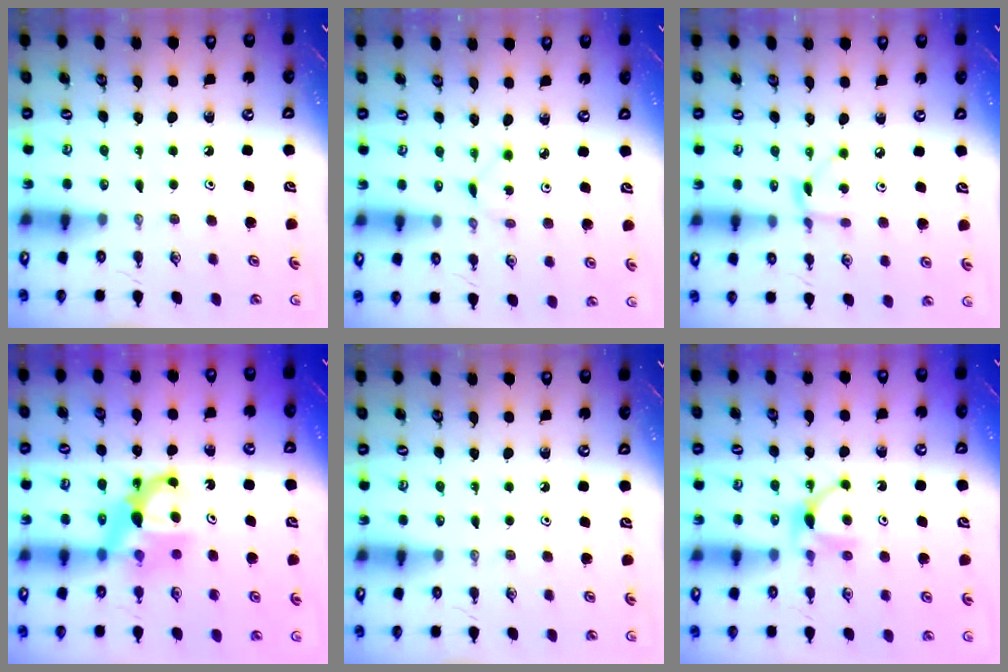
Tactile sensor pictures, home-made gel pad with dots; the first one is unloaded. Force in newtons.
{"total": 1.9, "press": 1.9, "slide": 0.2}
{"total": 5.6, "press": 5.6, "slide": 0.2}
{"total": 7.1, "press": 7.1, "slide": 0.3}
{"total": 0.0}
{"total": 5.4, "press": 5.3, "slide": 0.7}